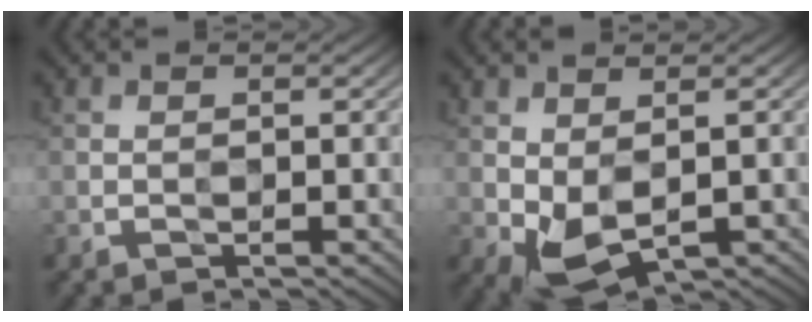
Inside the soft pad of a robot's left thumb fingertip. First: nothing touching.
{"total": 3.0, "force": [0.1, 2.0, 2.3], "torque": [-0.063, -0.001, 0.005]}